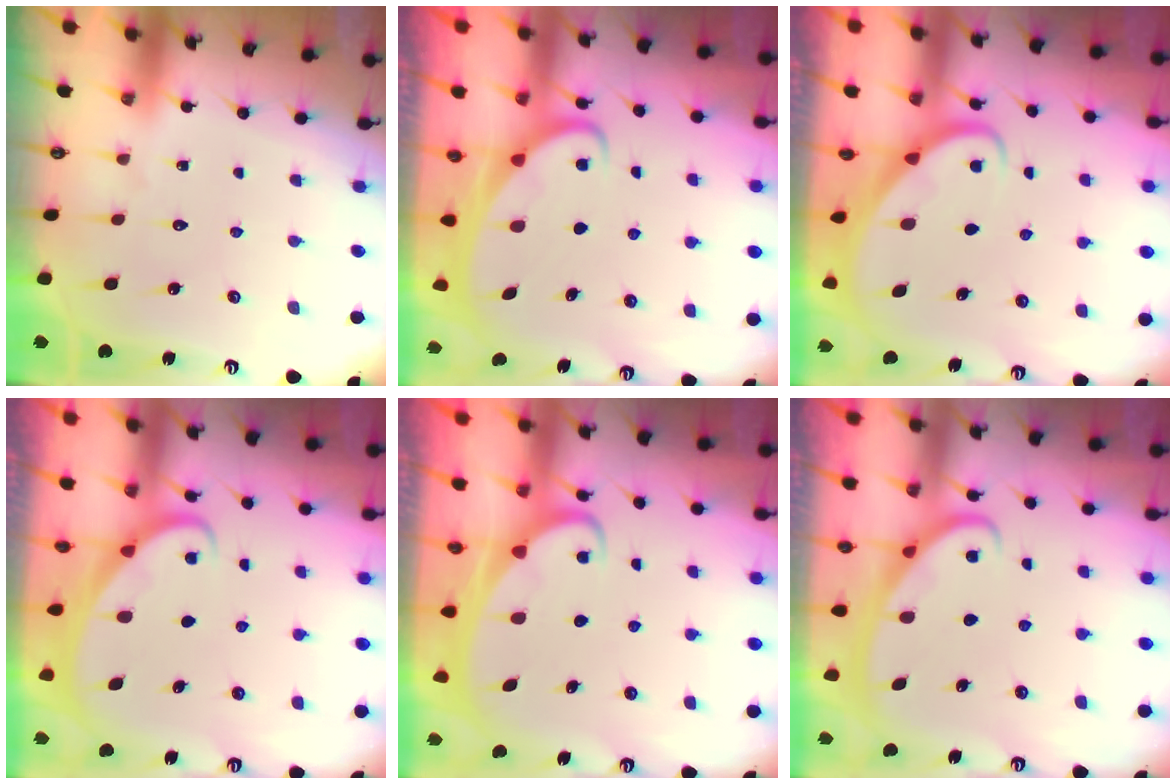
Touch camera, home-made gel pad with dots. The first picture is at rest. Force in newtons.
{"total": 2.1, "press": 2.1, "slide": 0.3}
{"total": 2.3, "press": 2.3, "slide": 0.2}
{"total": 1.6, "press": 1.6, "slide": 0.2}
{"total": 2.2, "press": 2.2, "slide": 0.3}
{"total": 3.0, "press": 2.9, "slide": 0.4}